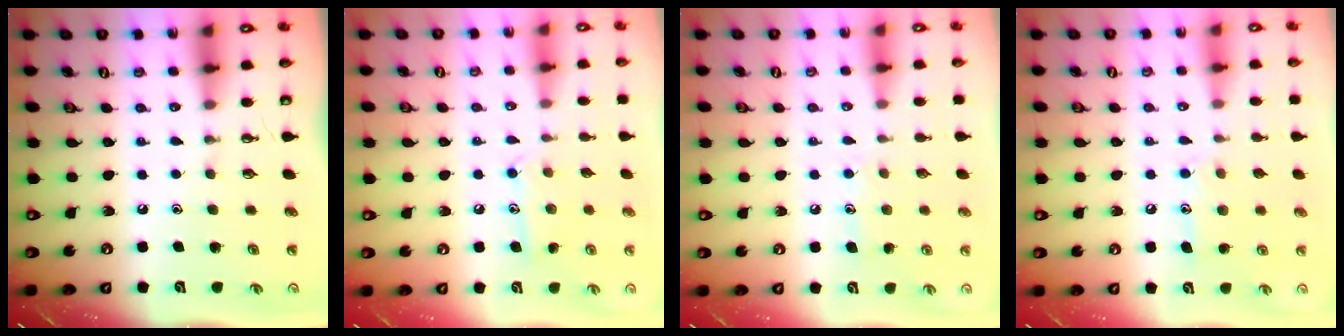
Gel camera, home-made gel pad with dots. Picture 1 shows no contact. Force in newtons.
{"total": 9.4, "press": 9.4, "slide": 0.7}
{"total": 6.8, "press": 6.8, "slide": 0.3}
{"total": 9.7, "press": 9.7, "slide": 0.6}